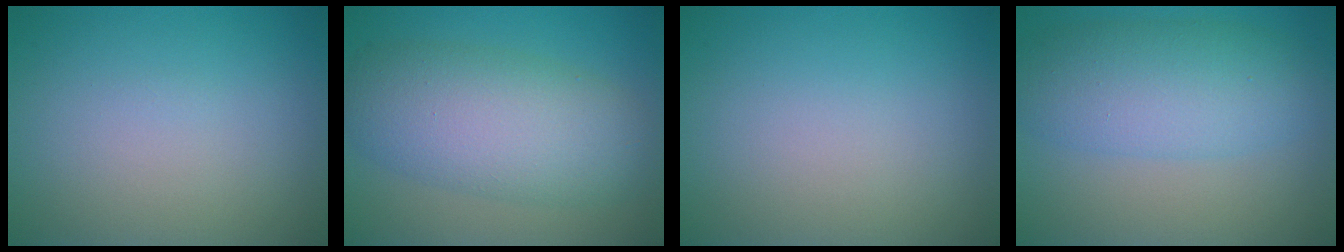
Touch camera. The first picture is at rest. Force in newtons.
{"total": 8.1, "press": 8.1, "slide": 0.2}
{"total": 0.0}
{"total": 6.2, "press": 6.2, "slide": 0.0}